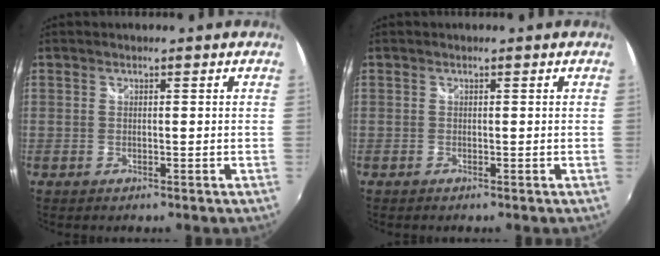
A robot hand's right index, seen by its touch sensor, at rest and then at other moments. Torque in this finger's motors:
{"motor_torque": [0.28, 0.10, 0.04, 0.01]}